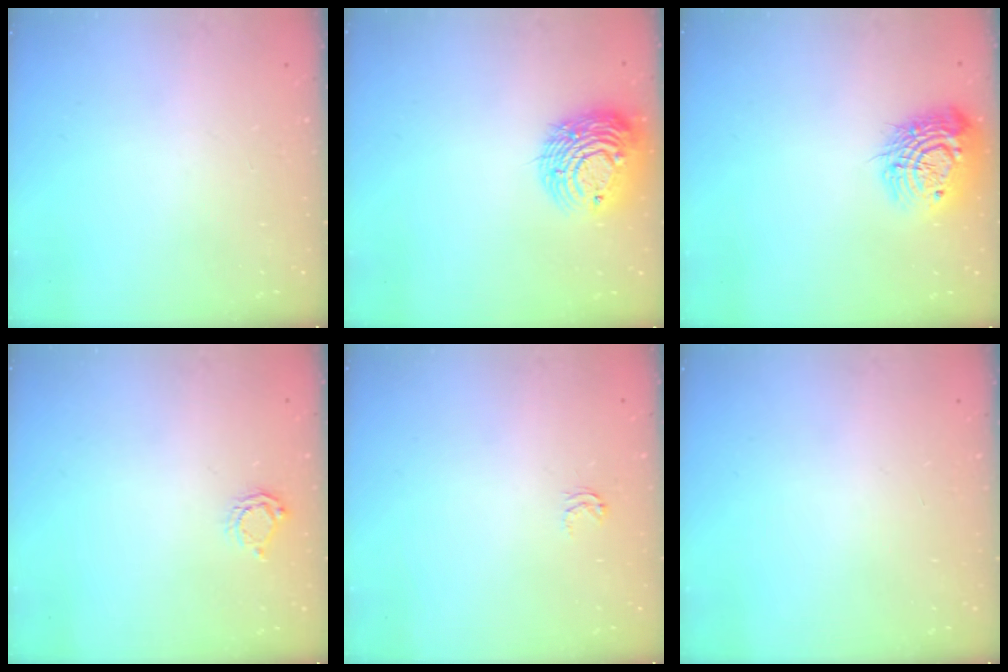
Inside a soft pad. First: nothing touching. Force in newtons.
{"total": 12.4, "press": 12.3, "slide": 1.3}
{"total": 14.6, "press": 14.6, "slide": 1.0}
{"total": 4.6, "press": 4.5, "slide": 0.4}
{"total": 2.6, "press": 2.6, "slide": 0.4}
{"total": 0.0}